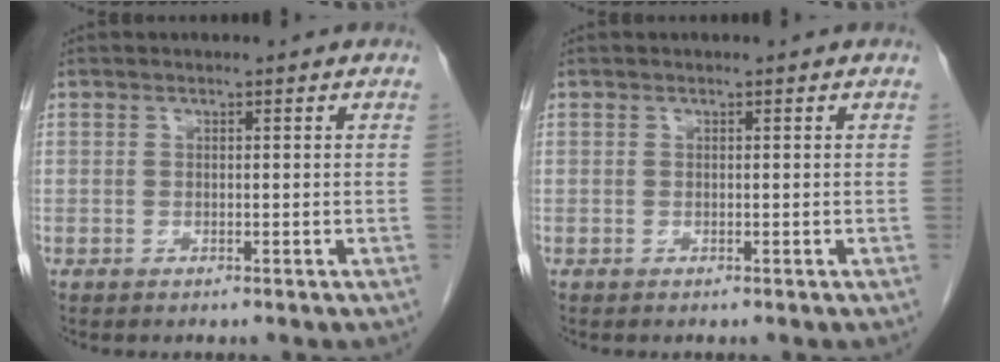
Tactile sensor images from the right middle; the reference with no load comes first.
{"total": 0.0}